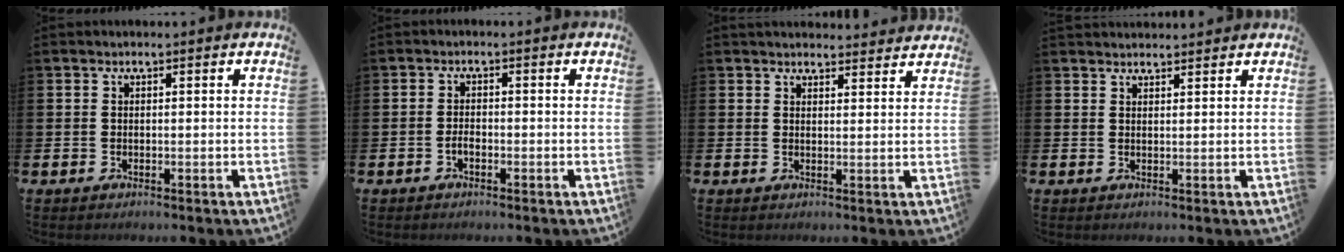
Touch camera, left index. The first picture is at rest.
{"total": 1.3, "force": [-0.7, 0.6, 0.9], "torque": [-0.019, 0.001, -0.013]}
{"total": 3.0, "force": [3.0, 0.6, 0.0], "torque": [0.004, -0.018, 0.052]}
{"total": 1.8, "force": [1.8, 0.3, -0.1], "torque": [0.009, -0.009, 0.031]}